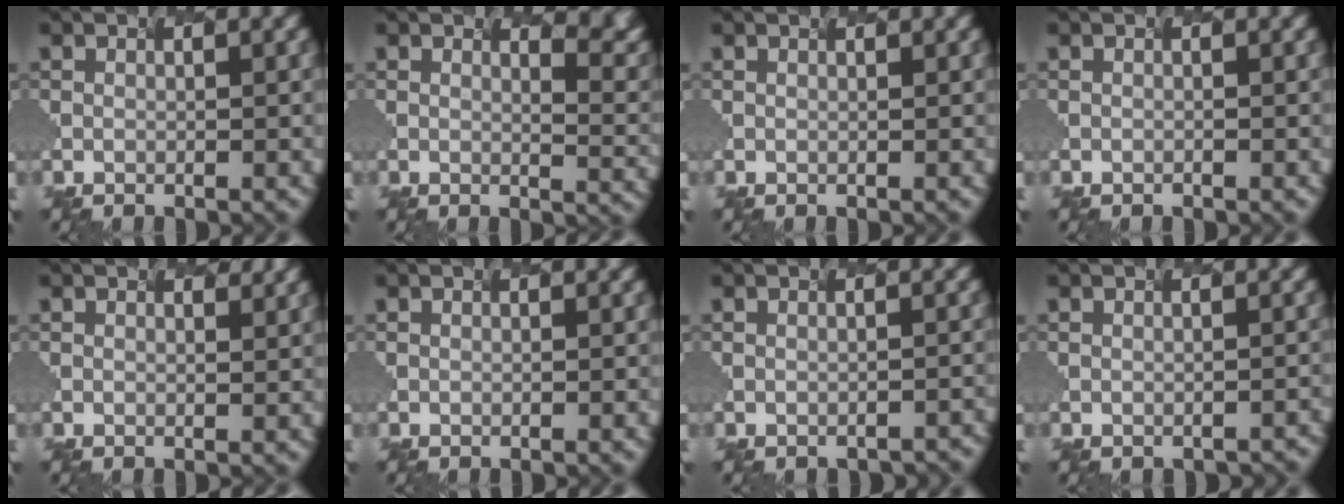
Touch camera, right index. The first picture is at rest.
{"total": 6.3, "force": [4.9, 2.3, 3.2], "torque": [-0.018, 0.008, 0.065]}
{"total": 0.8, "force": [0.7, 0.3, 0.1], "torque": [0.007, -0.003, 0.001]}
{"total": 0.0}
{"total": 1.4, "force": [1.3, 0.4, 0.0], "torque": [0.008, -0.005, 0.009]}
{"total": 0.0}
{"total": 1.1, "force": [-0.7, 0.6, 0.6], "torque": [0.001, 0.000, 0.000]}
{"total": 0.8, "force": [-0.4, 0.6, 0.4], "torque": [0.001, 0.001, 0.004]}